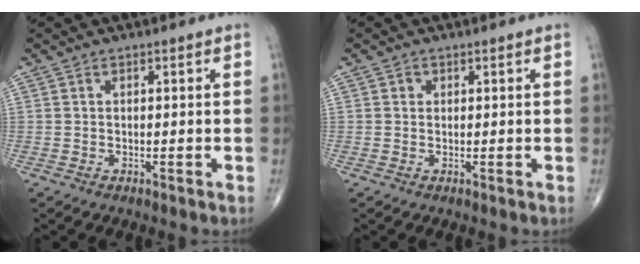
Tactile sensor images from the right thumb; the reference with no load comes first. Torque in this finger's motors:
{"motor_torque": [0.00, 0.34, 0.30, 0.22, -0.01]}